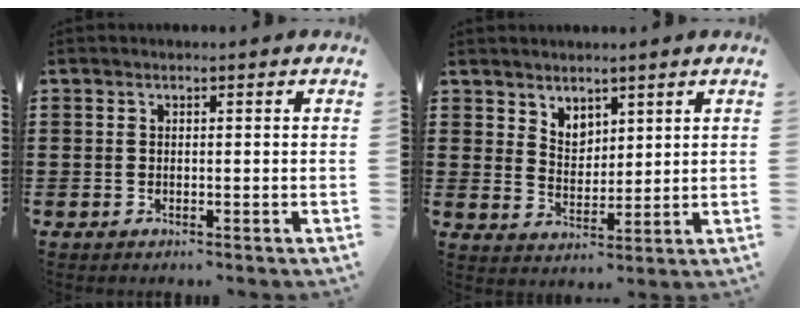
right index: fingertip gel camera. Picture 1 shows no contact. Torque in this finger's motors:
{"motor_torque": [0.07, -0.06, 0.07, 0.02]}